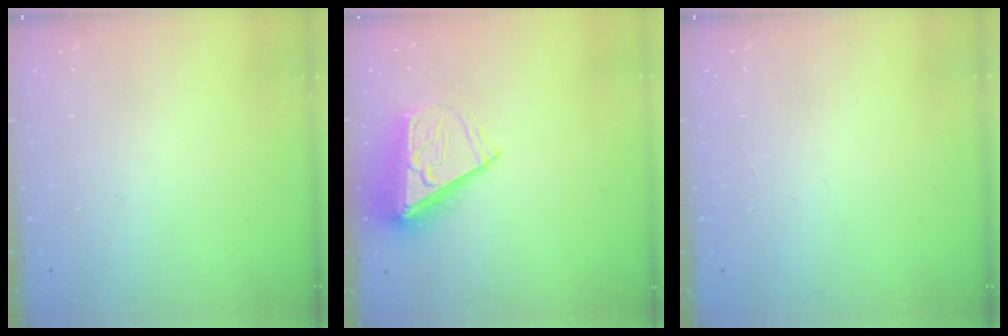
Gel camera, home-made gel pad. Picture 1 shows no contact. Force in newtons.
{"total": 9.1, "press": 9.1, "slide": 0.5}
{"total": 0.0}